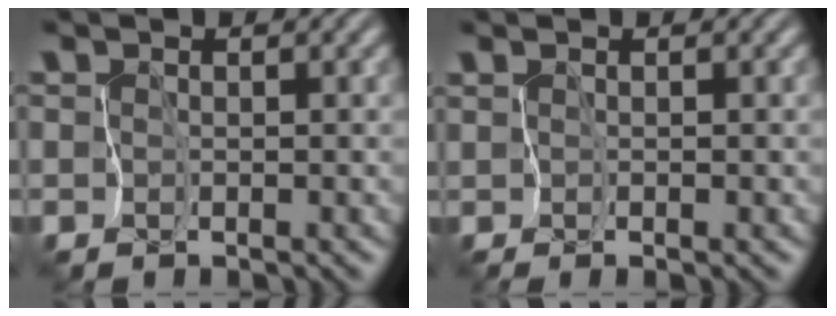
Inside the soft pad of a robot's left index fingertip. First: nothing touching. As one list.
[{"total": 1.0, "force": [0.0, -1.0, -0.2], "torque": [-0.007, -0.001, 0.000]}]